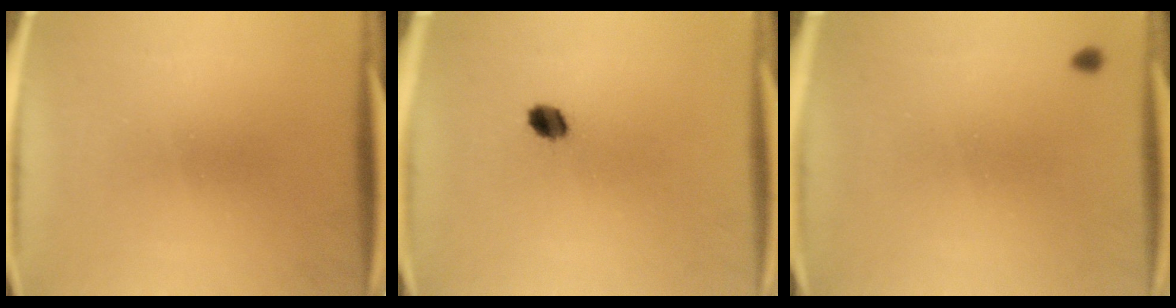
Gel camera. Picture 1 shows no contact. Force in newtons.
{"total": 3.2}
{"total": 0.8}